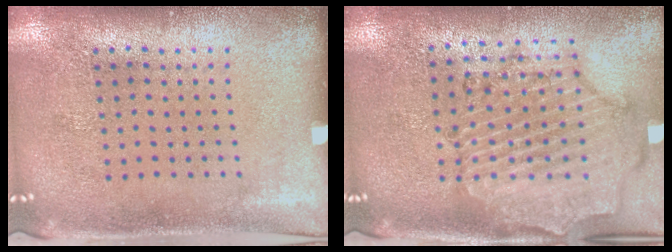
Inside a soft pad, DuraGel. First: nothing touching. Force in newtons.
{"total": 1.6, "press": 1.5, "slide": 0.3}